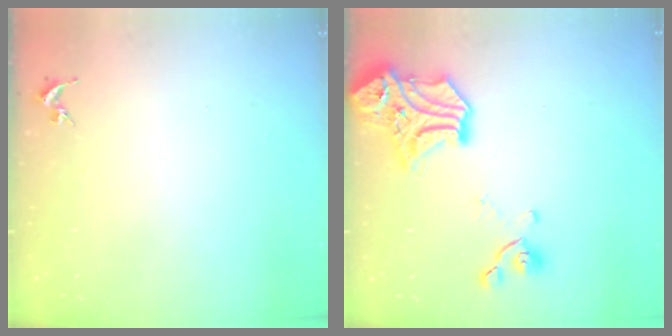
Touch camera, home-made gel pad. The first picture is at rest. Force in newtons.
{"total": 19.1, "press": 19.1, "slide": 0.7}